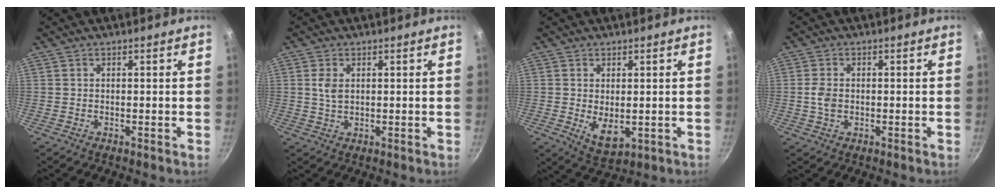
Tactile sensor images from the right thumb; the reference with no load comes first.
{"total": 3.2, "force": [0.9, 2.1, 2.3], "torque": [-0.042, -0.004, 0.018]}
{"total": 5.8, "force": [-0.1, 3.3, 4.8], "torque": [-0.072, -0.019, 0.010]}
{"total": 3.4, "force": [-0.1, 2.5, 2.3], "torque": [-0.044, 0.002, -0.004]}